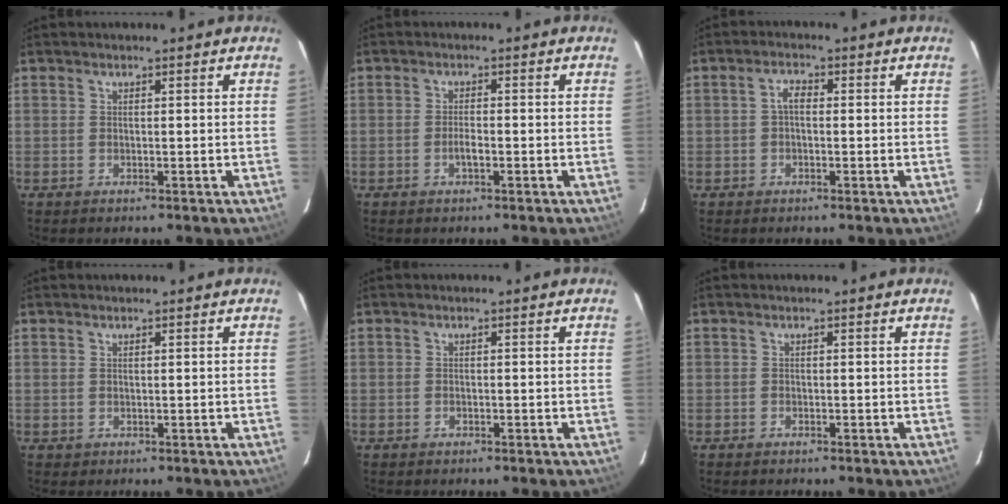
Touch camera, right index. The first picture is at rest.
{"total": 1.9, "force": [-0.8, 0.6, 1.6], "torque": [-0.035, 0.000, -0.015]}
{"total": 2.1, "force": [-0.2, 1.2, 1.8], "torque": [-0.036, 0.011, -0.003]}
{"total": 0.0}
{"total": 0.7, "force": [-0.4, 0.5, 0.2], "torque": [-0.003, 0.001, -0.008]}
{"total": 0.5, "force": [-0.5, 0.2, 0.0], "torque": [-0.001, 0.000, -0.011]}